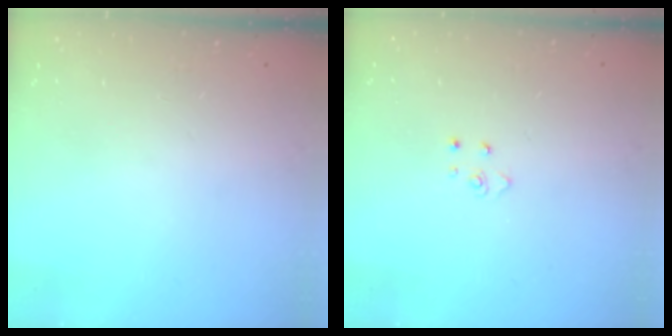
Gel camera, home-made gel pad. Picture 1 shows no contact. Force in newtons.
{"total": 2.6, "press": 2.6, "slide": 0.3}